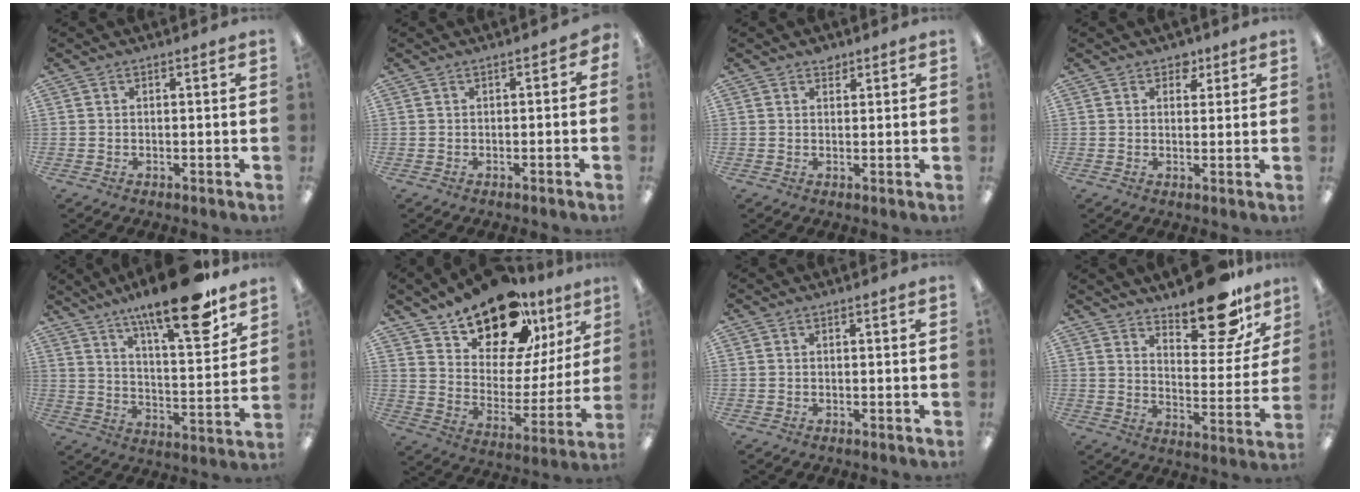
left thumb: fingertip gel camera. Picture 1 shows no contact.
{"total": 1.3, "force": [-1.0, 0.8, 0.1], "torque": [-0.002, 0.005, -0.019]}
{"total": 2.0, "force": [1.5, 1.1, 0.4], "torque": [-0.002, -0.003, 0.027]}
{"total": 3.3, "force": [2.2, 2.4, 0.7], "torque": [0.005, -0.004, 0.036]}
{"total": 19.1, "force": [14.4, 4.5, 11.9], "torque": [-0.183, -0.095, 0.230]}
{"total": 19.4, "force": [15.3, 8.9, 7.8], "torque": [-0.136, -0.106, 0.271]}
{"total": 0.0}
{"total": 15.8, "force": [12.6, 5.4, 7.7], "torque": [-0.096, -0.087, 0.212]}